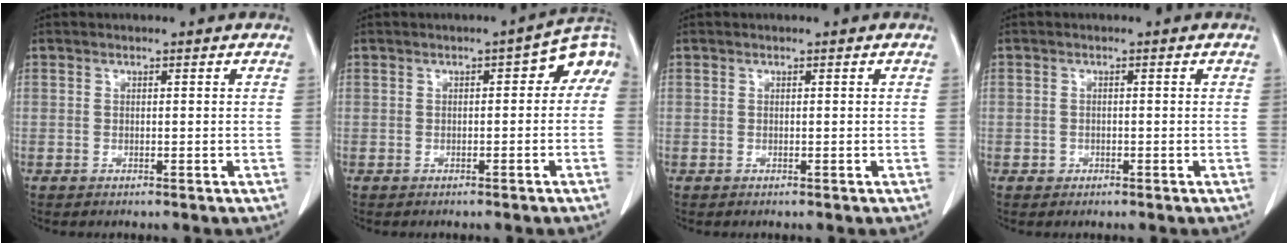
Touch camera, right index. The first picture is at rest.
{"total": 5.8, "force": [0.1, 2.5, 5.2], "torque": [-0.061, 0.025, -0.005]}
{"total": 0.0}
{"total": 1.0, "force": [-0.4, 0.9, 0.1], "torque": [-0.001, 0.005, -0.008]}